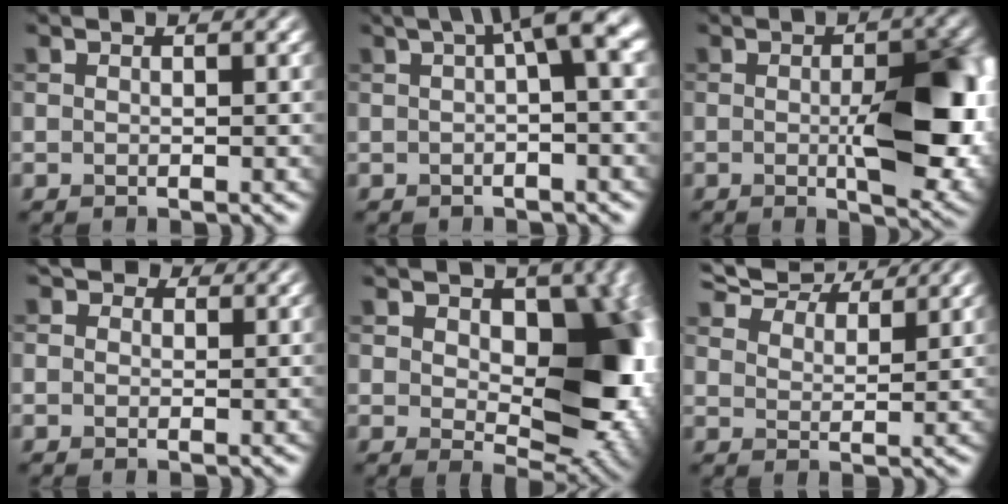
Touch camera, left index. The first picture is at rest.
{"total": 5.9, "force": [1.5, 1.3, 5.5], "torque": [-0.063, 0.021, 0.012]}
{"total": 9.8, "force": [-0.8, 3.9, 9.0], "torque": [-0.124, -0.014, -0.002]}
{"total": 2.2, "force": [1.0, 1.7, 0.9], "torque": [-0.019, 0.002, -0.003]}
{"total": 13.1, "force": [1.4, 8.5, 9.9], "torque": [-0.127, -0.021, 0.039]}
{"total": 8.7, "force": [7.7, 2.4, 3.3], "torque": [-0.079, 0.002, 0.125]}